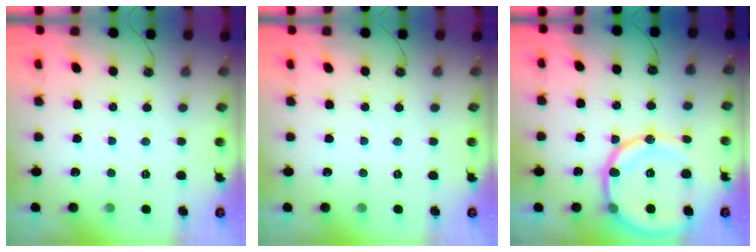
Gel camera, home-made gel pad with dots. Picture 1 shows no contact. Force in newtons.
{"total": 0.0}
{"total": 18.8, "press": 18.5, "slide": 3.4}